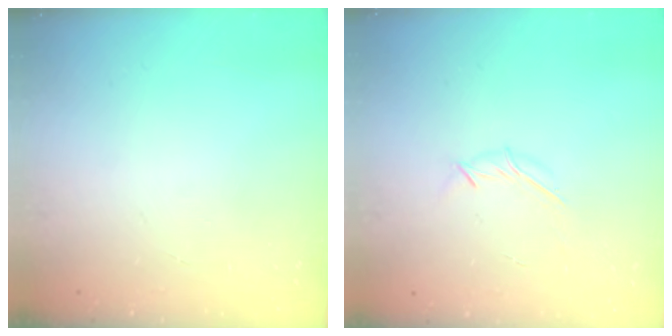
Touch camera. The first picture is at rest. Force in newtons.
{"total": 3.9, "press": 3.8, "slide": 0.8}